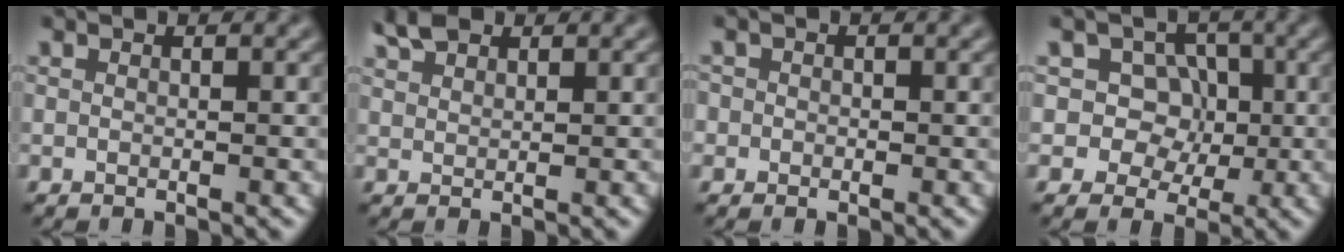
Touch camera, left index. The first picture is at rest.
{"total": 2.5, "force": [2.1, 1.0, 1.0], "torque": [-0.020, 0.011, 0.044]}
{"total": 1.2, "force": [0.0, 1.2, 0.3], "torque": [0.004, 0.002, -0.010]}
{"total": 5.3, "force": [0.6, 4.6, 2.5], "torque": [-0.008, 0.018, -0.019]}